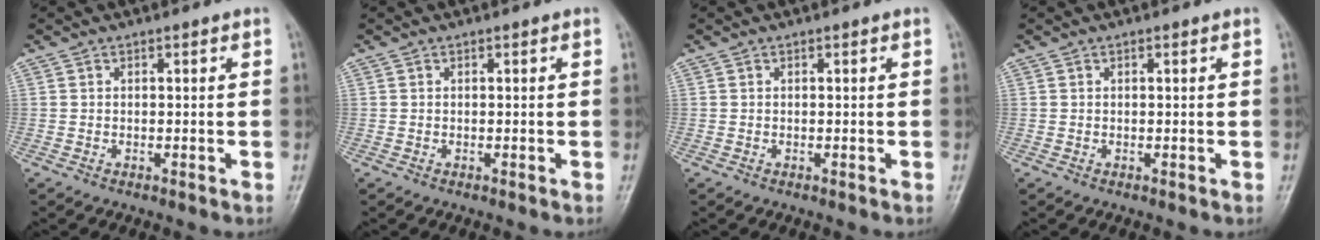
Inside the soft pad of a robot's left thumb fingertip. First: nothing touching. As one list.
[{"total": 0.0}, {"total": 0.0}, {"total": 0.0}]